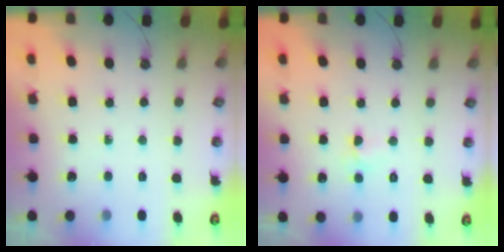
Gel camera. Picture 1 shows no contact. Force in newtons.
{"total": 2.9, "press": 2.9, "slide": 0.4}